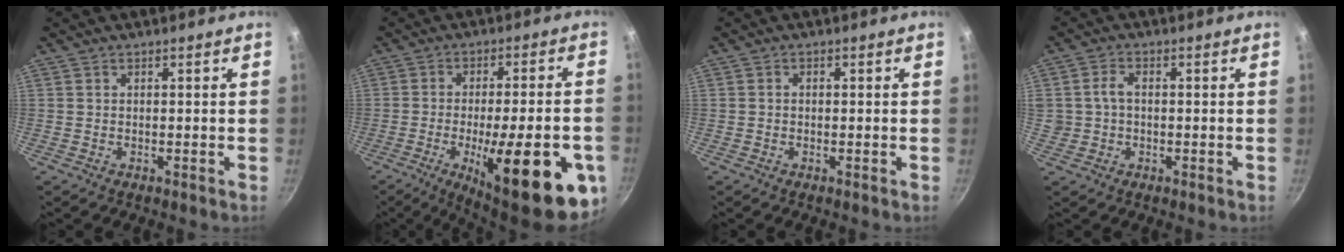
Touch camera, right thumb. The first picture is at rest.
{"total": 24.3, "force": [-8.4, 7.0, 21.7], "torque": [-0.270, 0.010, -0.110]}
{"total": 0.7, "force": [-0.1, 0.6, 0.4], "torque": [-0.008, 0.005, -0.001]}
{"total": 3.3, "force": [-0.1, 2.6, 2.2], "torque": [-0.030, 0.015, 0.001]}